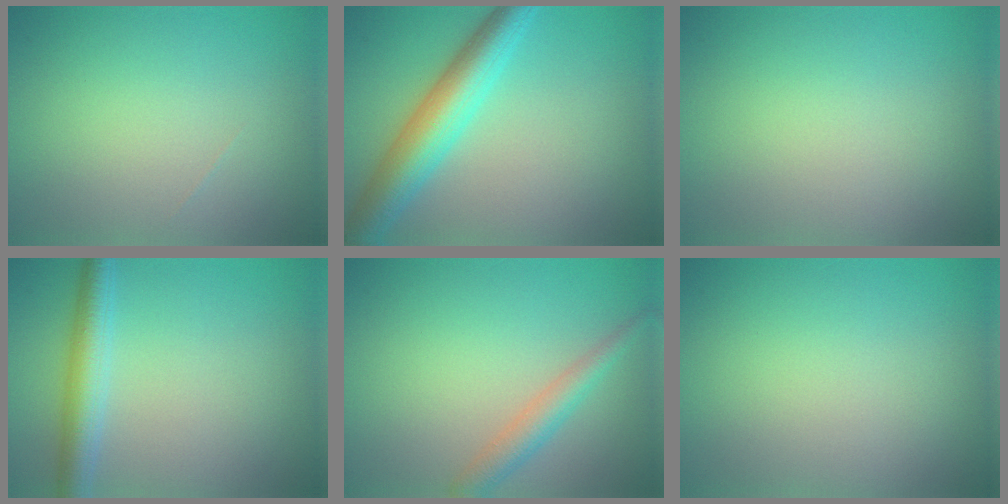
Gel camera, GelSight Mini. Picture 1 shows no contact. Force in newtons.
{"total": 6.4, "press": 6.4, "slide": 0.1}
{"total": 0.0}
{"total": 3.8, "press": 3.8, "slide": 0.1}
{"total": 2.5, "press": 2.5, "slide": 0.1}
{"total": 0.0}